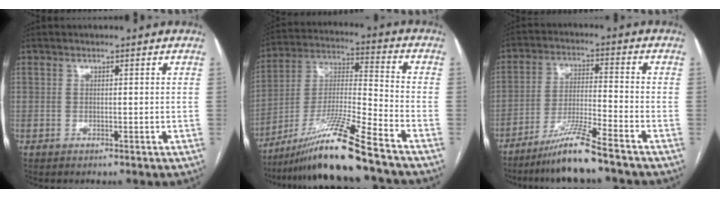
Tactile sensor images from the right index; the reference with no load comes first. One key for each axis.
{"total": 15.6, "fx": -12.0, "fy": -1.3, "fz": 10.0, "tx": -0.195, "ty": -0.015, "tz": -0.217}
{"total": 9.0, "fx": -7.1, "fy": -0.6, "fz": 5.5, "tx": -0.103, "ty": -0.026, "tz": -0.134}